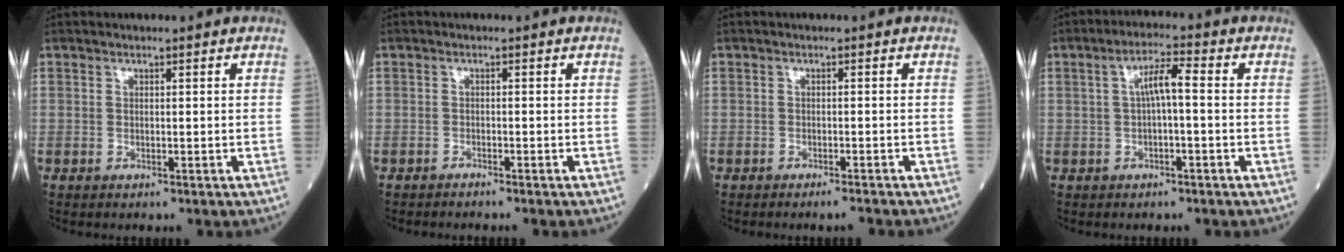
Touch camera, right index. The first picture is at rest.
{"total": 1.6, "force": [-1.5, -0.1, 0.5], "torque": [-0.008, 0.002, -0.021]}
{"total": 2.1, "force": [-1.9, -0.2, 0.7], "torque": [-0.011, -0.002, -0.028]}
{"total": 4.4, "force": [0.2, 0.7, 4.3], "torque": [-0.075, 0.016, 0.002]}